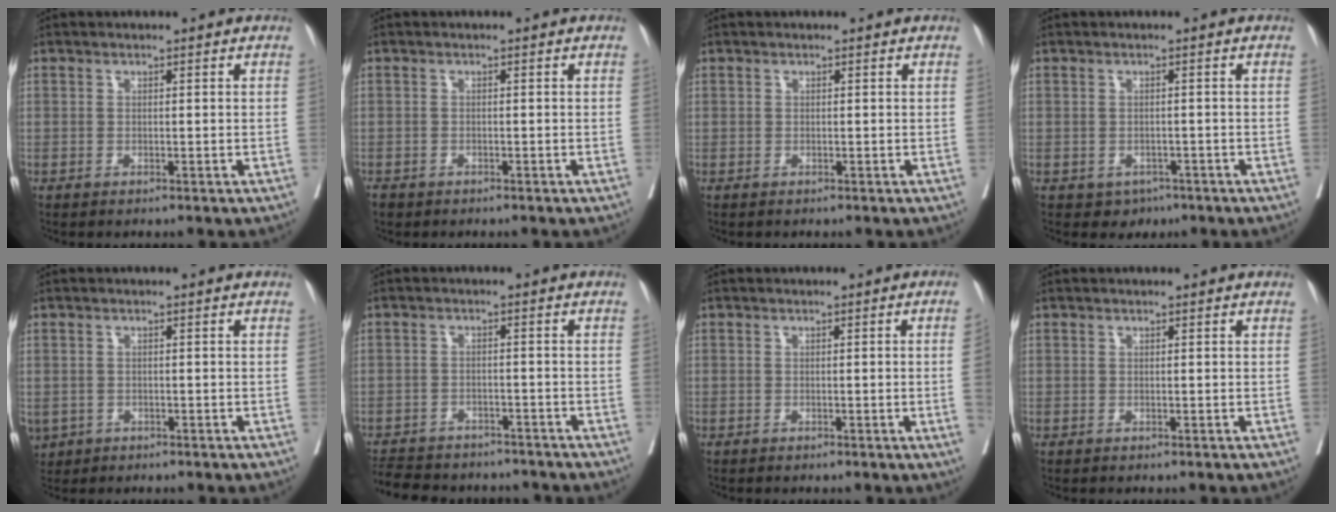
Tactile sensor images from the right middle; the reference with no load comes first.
{"total": 1.8, "force": [-1.5, 0.9, 0.6], "torque": [-0.019, -0.005, -0.023]}
{"total": 0.0}
{"total": 3.0, "force": [-1.7, 2.3, 0.7], "torque": [-0.009, 0.002, -0.021]}
{"total": 4.6, "force": [-2.3, 3.7, 1.6], "torque": [-0.045, -0.005, -0.034]}
{"total": 14.4, "force": [-12.9, 4.6, 4.6], "torque": [-0.116, -0.004, -0.174]}
{"total": 2.0, "force": [-0.5, -0.7, 1.8], "torque": [-0.025, -0.003, -0.008]}
{"total": 0.0}